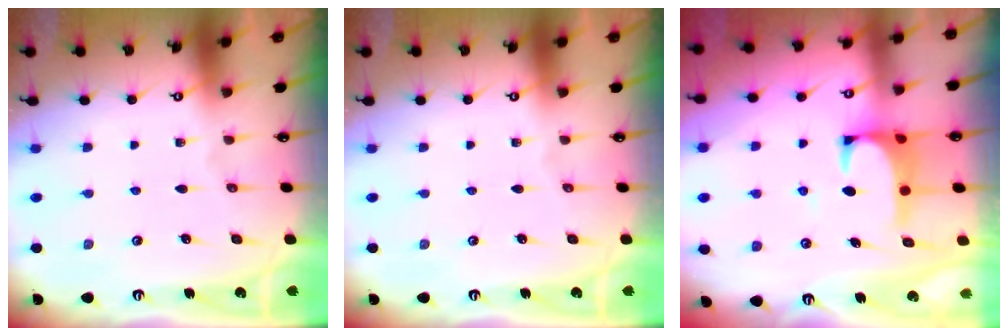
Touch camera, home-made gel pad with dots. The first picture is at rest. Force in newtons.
{"total": 0.0}
{"total": 2.7, "press": 2.5, "slide": 0.8}